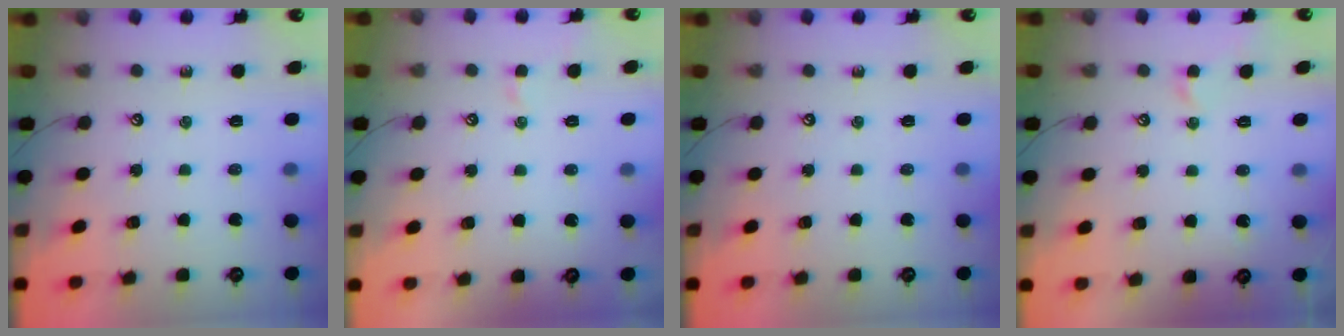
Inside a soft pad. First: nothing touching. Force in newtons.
{"total": 0.8, "press": 0.7, "slide": 0.5}
{"total": 0.0}
{"total": 0.0}